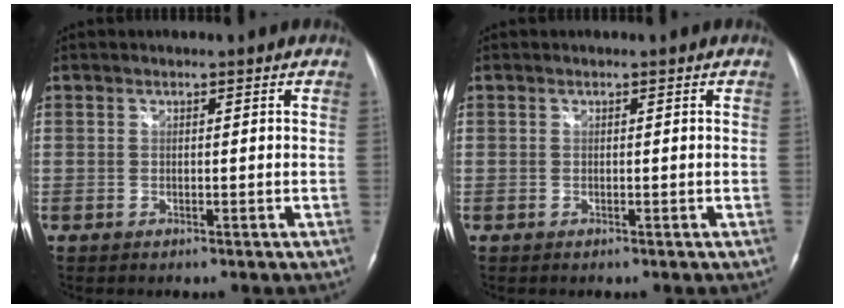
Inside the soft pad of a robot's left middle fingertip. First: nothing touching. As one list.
[{"total": 0.0}]